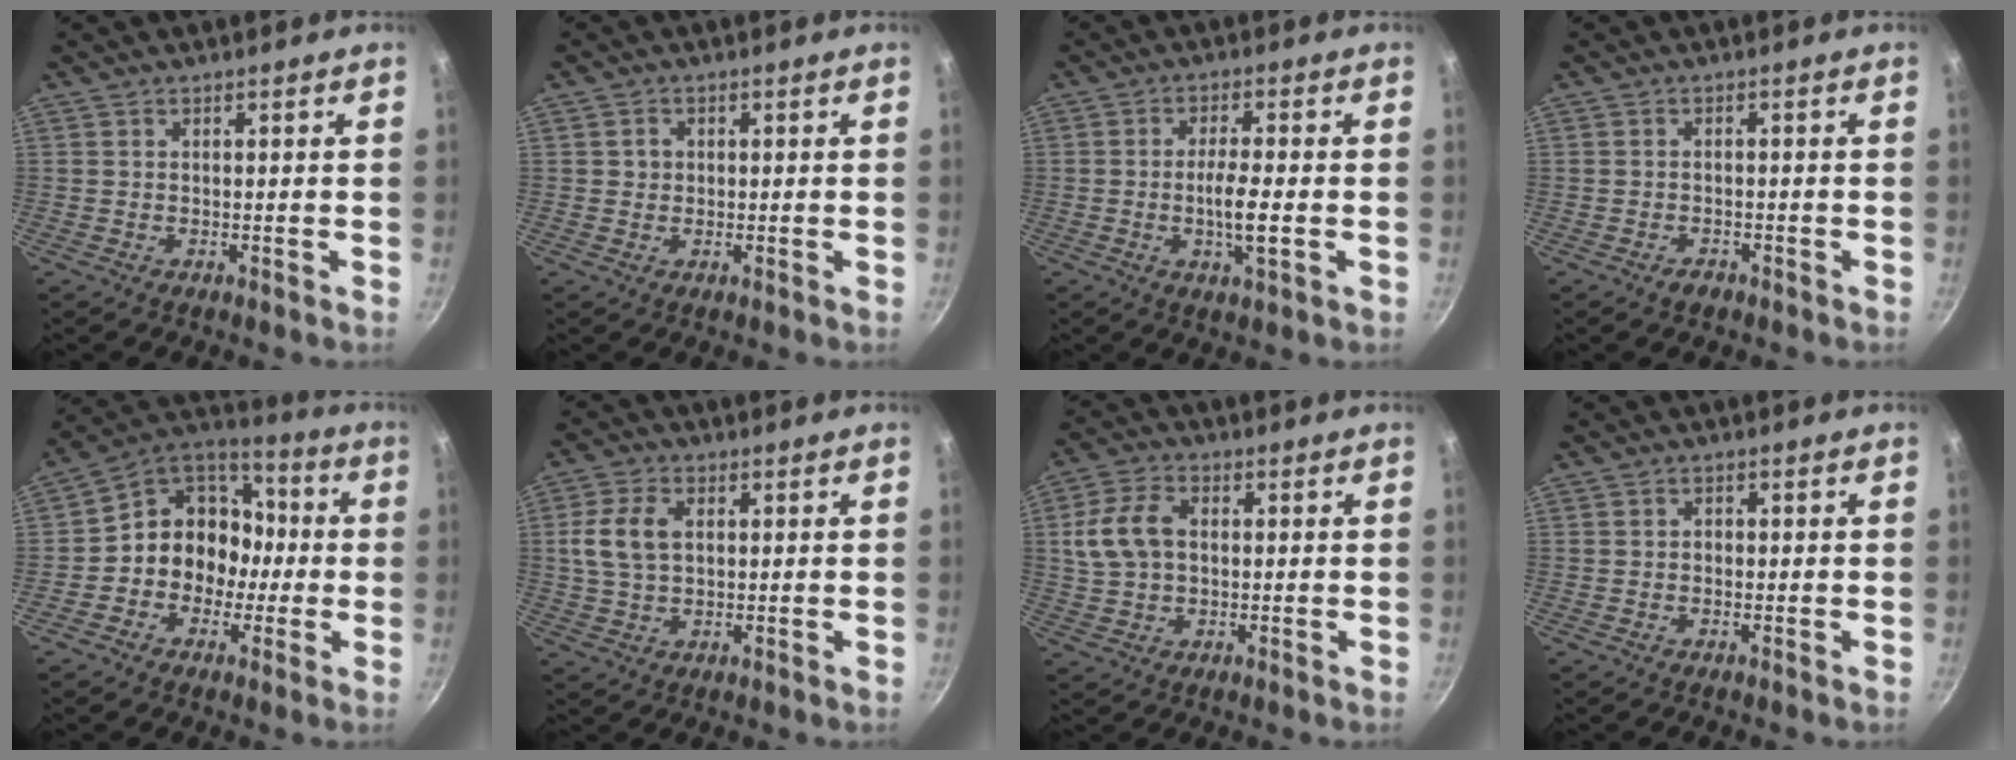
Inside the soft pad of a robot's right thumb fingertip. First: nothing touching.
{"total": 1.8, "force": [0.2, 1.7, 0.6], "torque": [-0.004, 0.004, 0.001]}
{"total": 6.3, "force": [-1.2, 1.2, 6.1], "torque": [-0.113, 0.005, -0.024]}
{"total": 1.9, "force": [-1.4, 1.0, 0.8], "torque": [-0.011, 0.014, -0.020]}
{"total": 13.5, "force": [-2.0, 11.7, 6.4], "torque": [-0.045, 0.052, -0.051]}
{"total": 7.7, "force": [1.3, 5.0, 5.7], "torque": [-0.107, 0.009, 0.023]}
{"total": 9.2, "force": [1.0, 6.4, 6.5], "torque": [-0.122, 0.018, 0.016]}
{"total": 0.9, "force": [-0.4, 0.8, 0.4], "torque": [-0.005, 0.004, -0.007]}